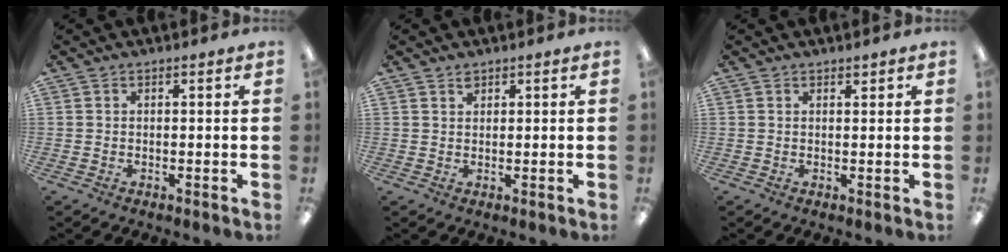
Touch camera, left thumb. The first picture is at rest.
{"total": 1.4, "force": [1.2, 0.6, 0.3], "torque": [0.001, -0.005, 0.022]}
{"total": 1.1, "force": [0.9, 0.5, 0.3], "torque": [0.003, -0.003, 0.016]}